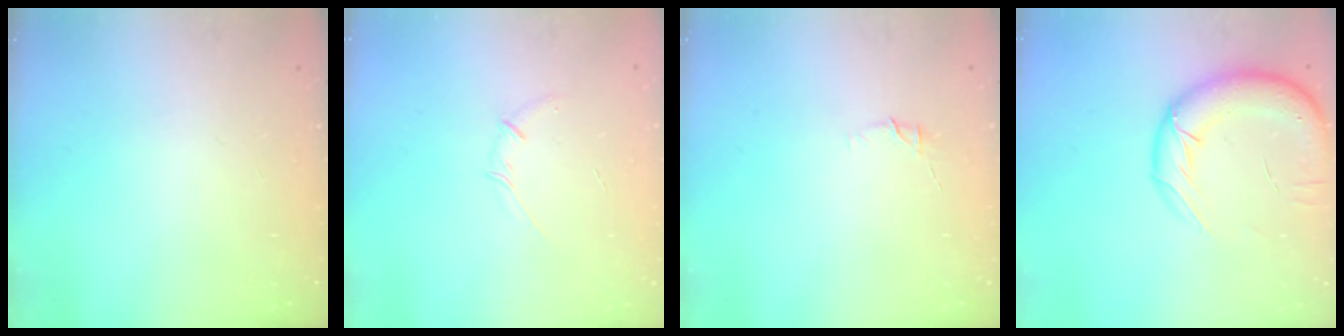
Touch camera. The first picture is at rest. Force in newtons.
{"total": 3.6, "press": 3.4, "slide": 1.2}
{"total": 4.5, "press": 4.4, "slide": 1.0}
{"total": 17.6, "press": 17.3, "slide": 3.5}